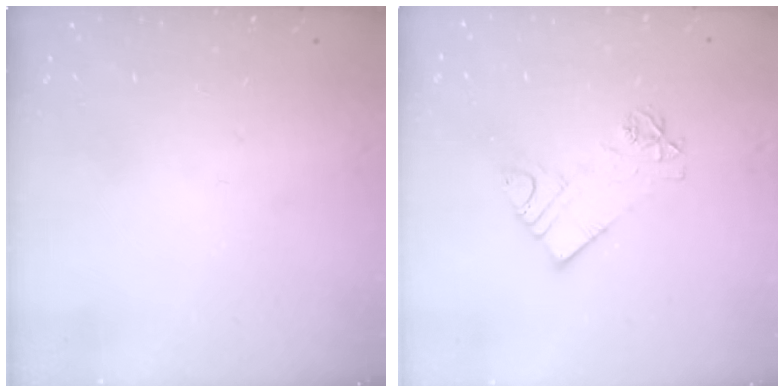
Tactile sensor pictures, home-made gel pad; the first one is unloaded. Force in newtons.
{"total": 9.4, "press": 9.4, "slide": 0.7}